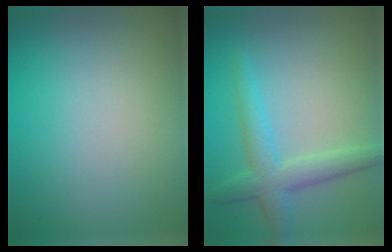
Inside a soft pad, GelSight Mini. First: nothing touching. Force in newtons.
{"total": 3.6, "press": 3.6, "slide": 0.1}